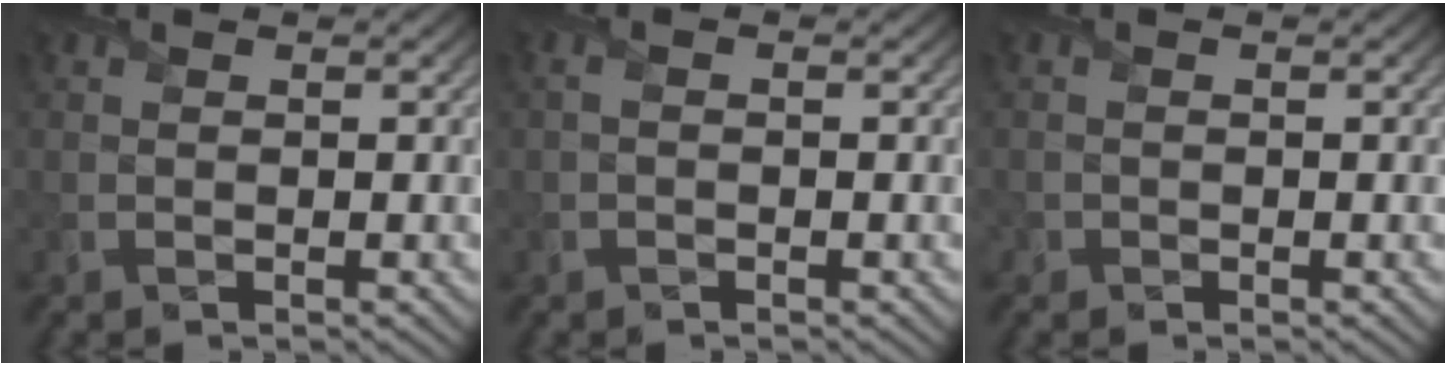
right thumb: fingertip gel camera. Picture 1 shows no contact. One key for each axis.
{"total": 0.9, "fx": -0.3, "fy": 0.2, "fz": 0.8, "tx": -0.020, "ty": 0.001, "tz": -0.007}
{"total": 0.7, "fx": -0.5, "fy": 0.5, "fz": -0.1, "tx": 0.005, "ty": 0.000, "tz": -0.013}